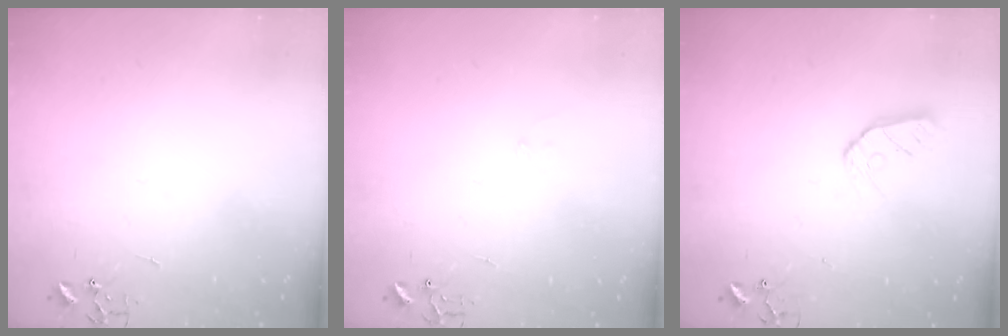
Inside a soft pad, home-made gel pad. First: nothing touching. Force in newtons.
{"total": 7.0, "press": 7.0, "slide": 0.7}
{"total": 9.0, "press": 8.9, "slide": 0.8}